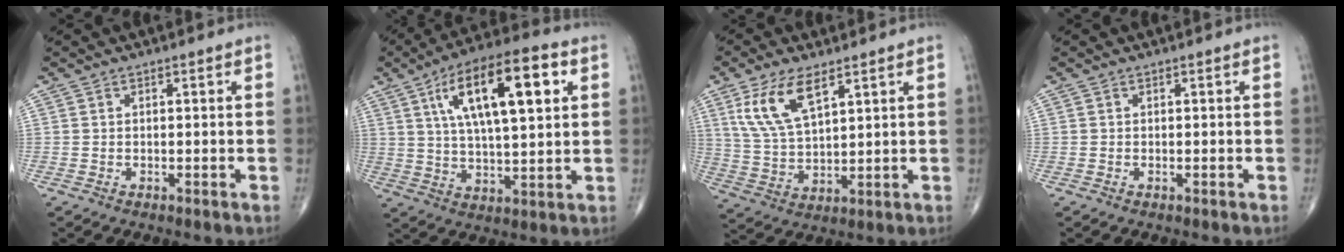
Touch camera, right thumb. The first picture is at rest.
{"total": 19.0, "force": [6.5, 6.6, 16.5], "torque": [-0.262, 0.002, 0.103]}
{"total": 10.8, "force": [5.6, 4.5, 8.0], "torque": [-0.154, -0.018, 0.121]}
{"total": 0.0}